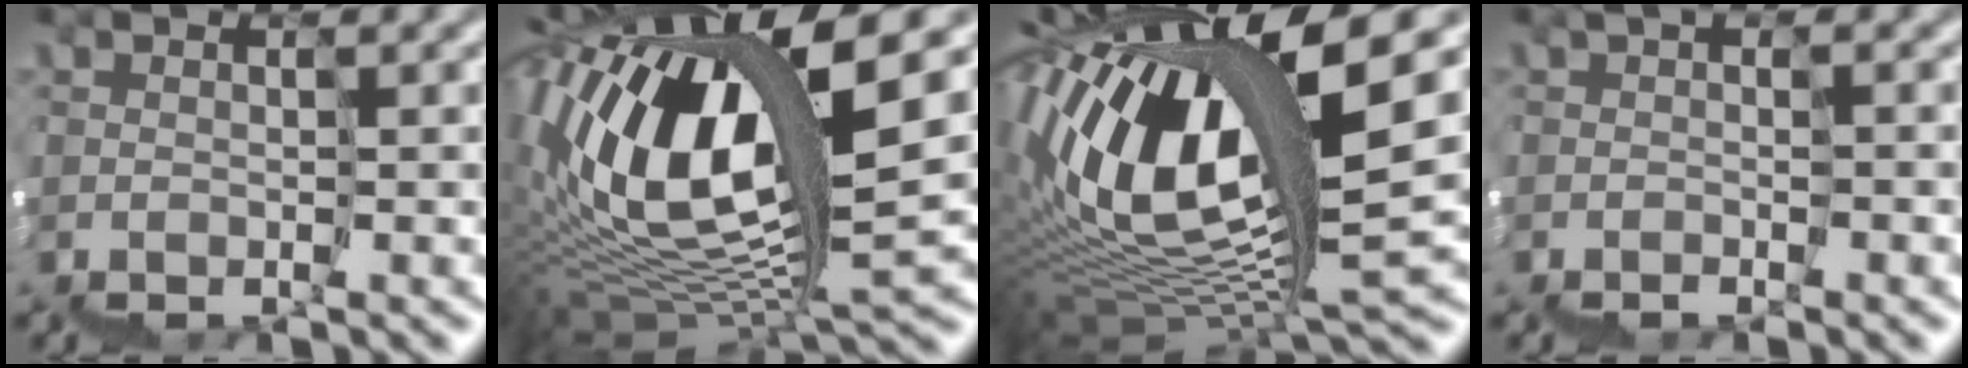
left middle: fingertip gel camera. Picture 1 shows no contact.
{"total": 12.8, "force": [5.4, 3.9, 10.9], "torque": [-0.224, 0.032, 0.095]}
{"total": 13.9, "force": [4.9, 3.6, 12.5], "torque": [-0.256, 0.034, 0.091]}
{"total": 1.0, "force": [-0.2, -0.6, -0.8], "torque": [0.013, 0.004, -0.003]}